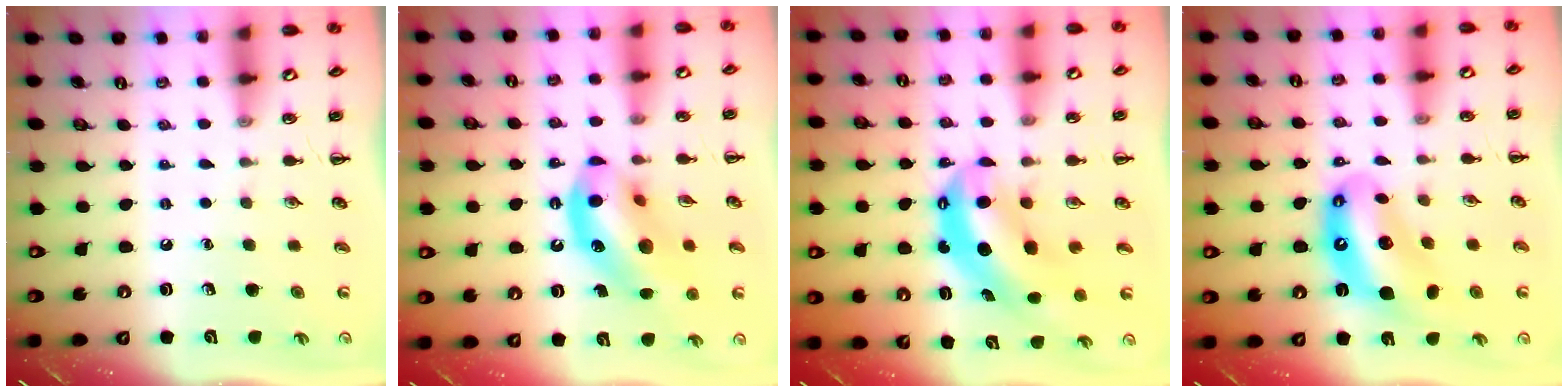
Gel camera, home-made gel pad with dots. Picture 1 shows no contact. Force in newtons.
{"total": 14.9, "press": 14.4, "slide": 3.9}
{"total": 8.4, "press": 8.0, "slide": 2.4}
{"total": 12.1, "press": 11.7, "slide": 3.1}